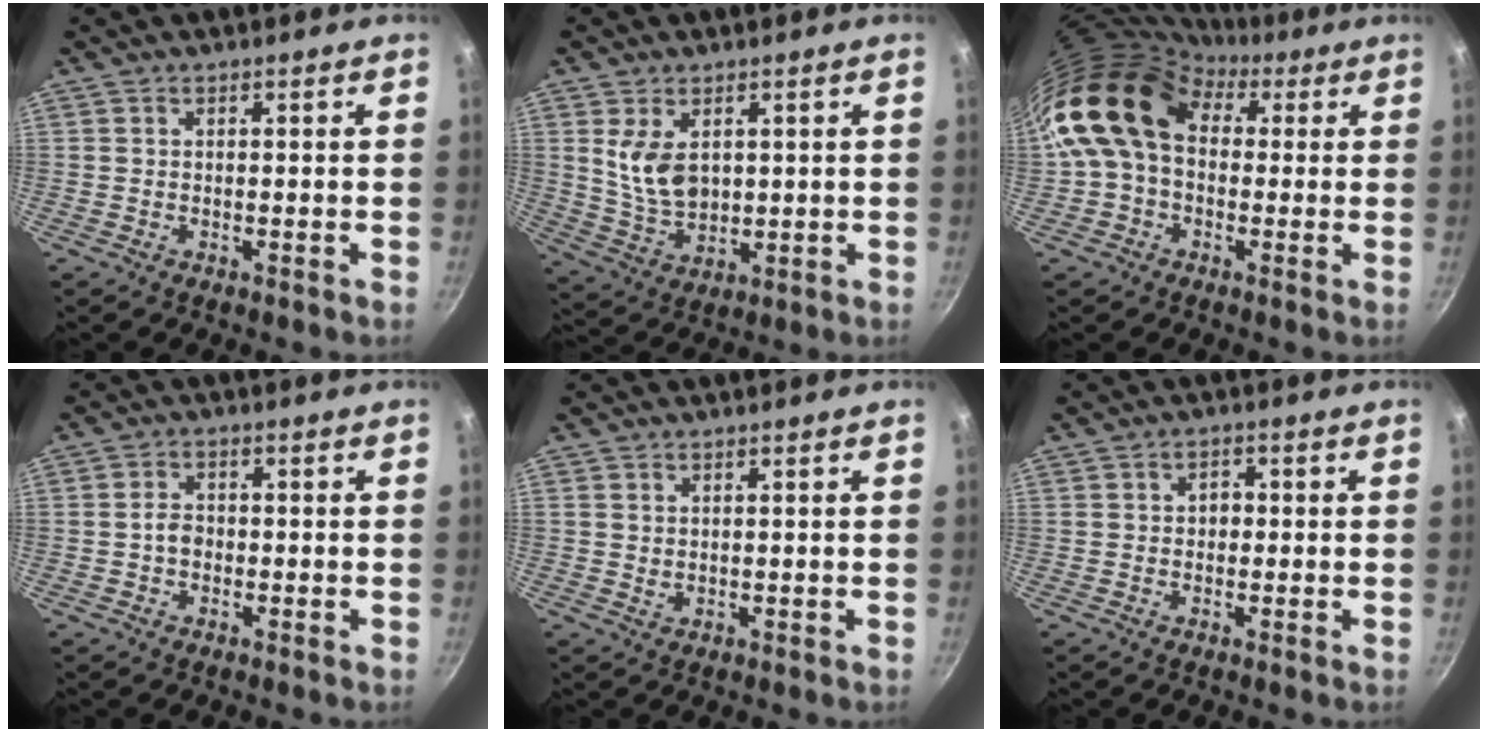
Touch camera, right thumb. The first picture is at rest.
{"total": 9.0, "force": [2.4, 5.7, 6.5], "torque": [-0.107, -0.026, 0.059]}
{"total": 14.7, "force": [2.4, 10.9, 9.6], "torque": [-0.147, 0.026, 0.023]}
{"total": 2.9, "force": [-0.5, 2.2, 1.8], "torque": [-0.018, 0.012, -0.009]}
{"total": 1.0, "force": [0.6, 0.6, 0.5], "torque": [-0.005, -0.008, 0.011]}
{"total": 2.5, "force": [0.1, 2.0, 1.5], "torque": [-0.010, 0.007, -0.001]}